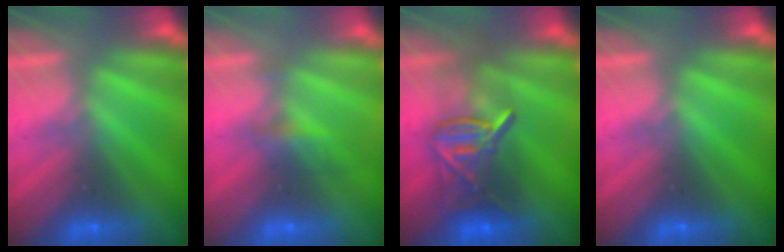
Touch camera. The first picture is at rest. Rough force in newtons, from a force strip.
{"total": 2.2}
{"total": 7.1}
{"total": 0.0}